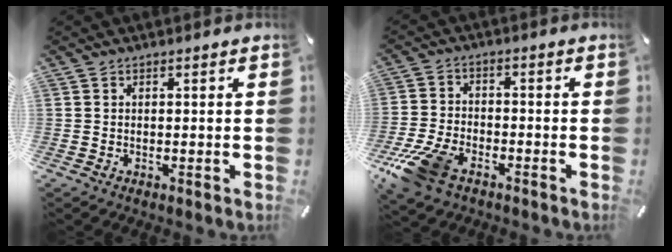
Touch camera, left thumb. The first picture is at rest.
{"total": 11.2, "force": [-6.9, 6.1, 6.4], "torque": [-0.139, 0.026, -0.129]}